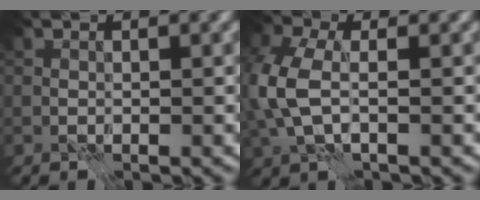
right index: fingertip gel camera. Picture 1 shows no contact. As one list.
[{"total": 5.1, "force": [0.1, 3.0, 4.1], "torque": [-0.112, 0.004, -0.006]}]